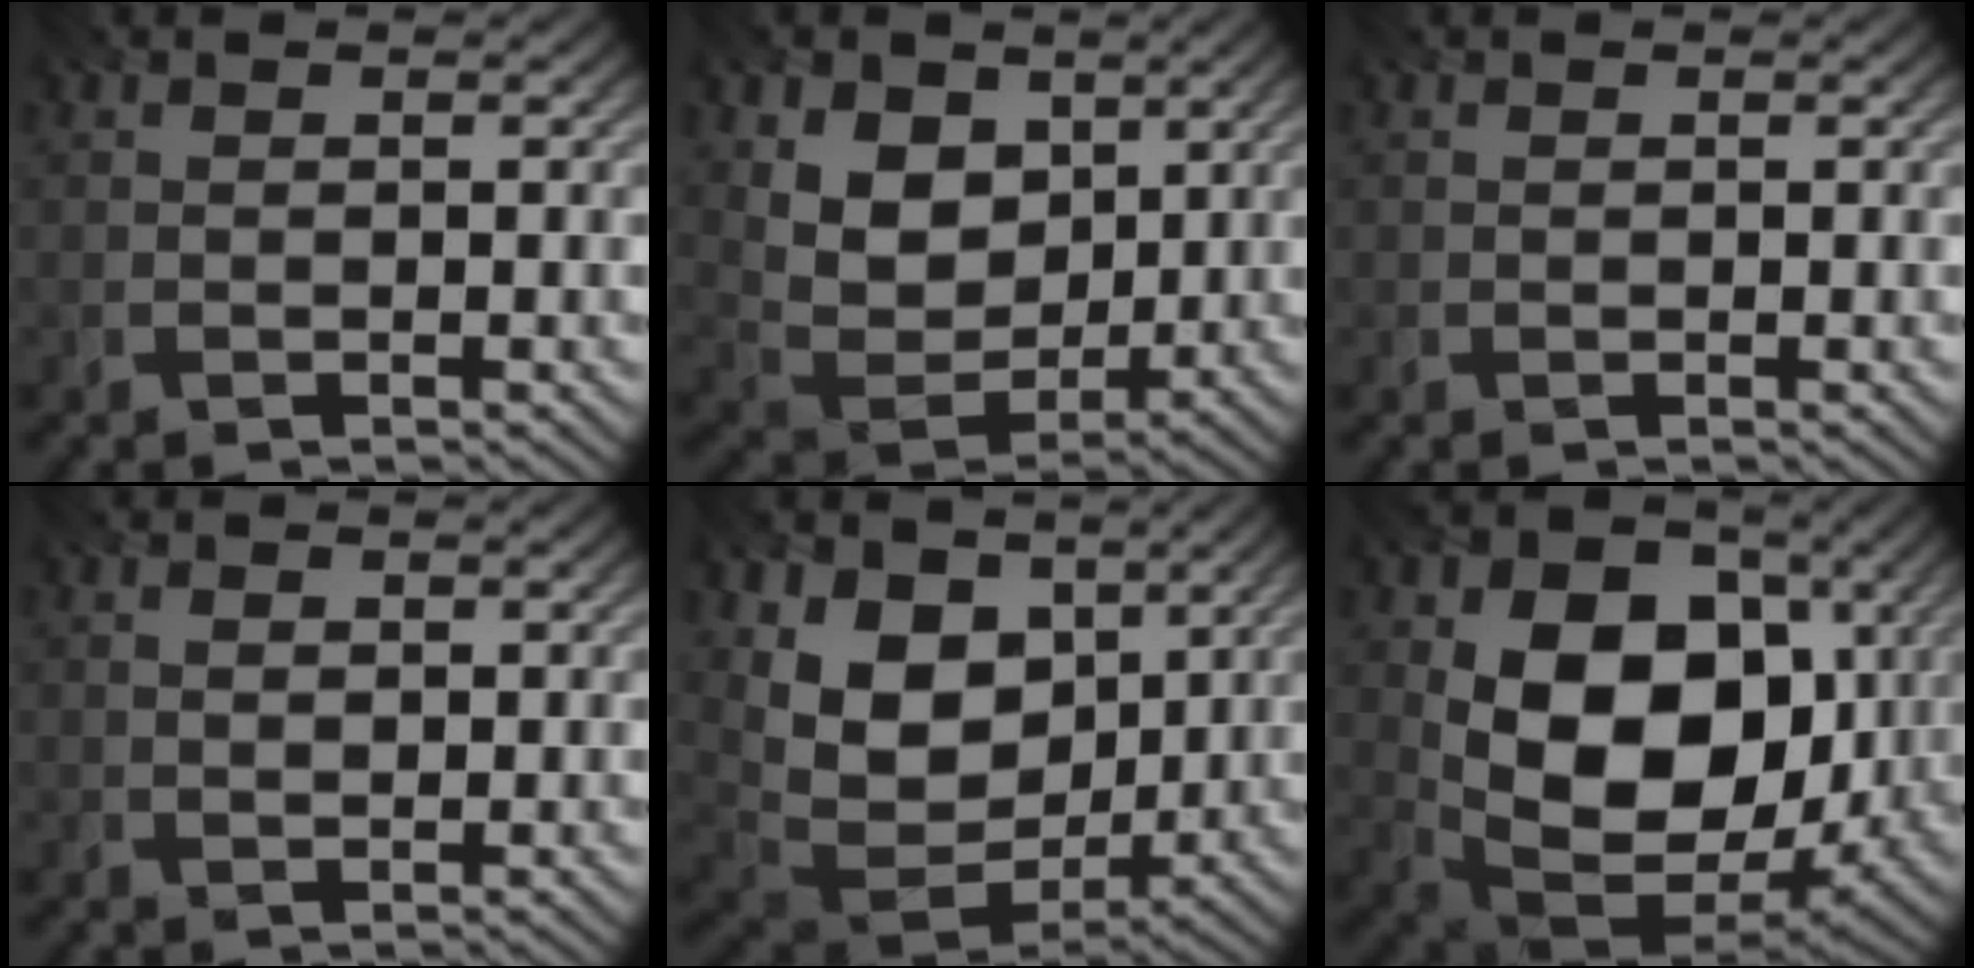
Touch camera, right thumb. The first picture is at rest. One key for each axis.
{"total": 9.9, "fx": 3.6, "fy": 7.0, "fz": 6.0, "tx": -0.156, "ty": -0.005, "tz": 0.057}
{"total": 0.0}
{"total": 1.0, "fx": -0.2, "fy": 0.7, "fz": 0.7, "tx": -0.012, "ty": -0.006, "tz": -0.003}
{"total": 14.0, "fx": 3.4, "fy": 10.1, "fz": 9.1, "tx": -0.213, "ty": 0.012, "tz": 0.077}
{"total": 16.6, "fx": 0.3, "fy": 11.6, "fz": 11.9, "tx": -0.210, "ty": -0.035, "tz": 0.004}